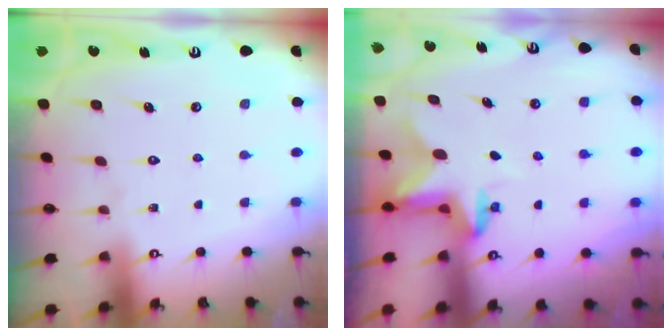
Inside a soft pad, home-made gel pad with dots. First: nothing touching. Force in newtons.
{"total": 2.8, "press": 2.8, "slide": 0.6}